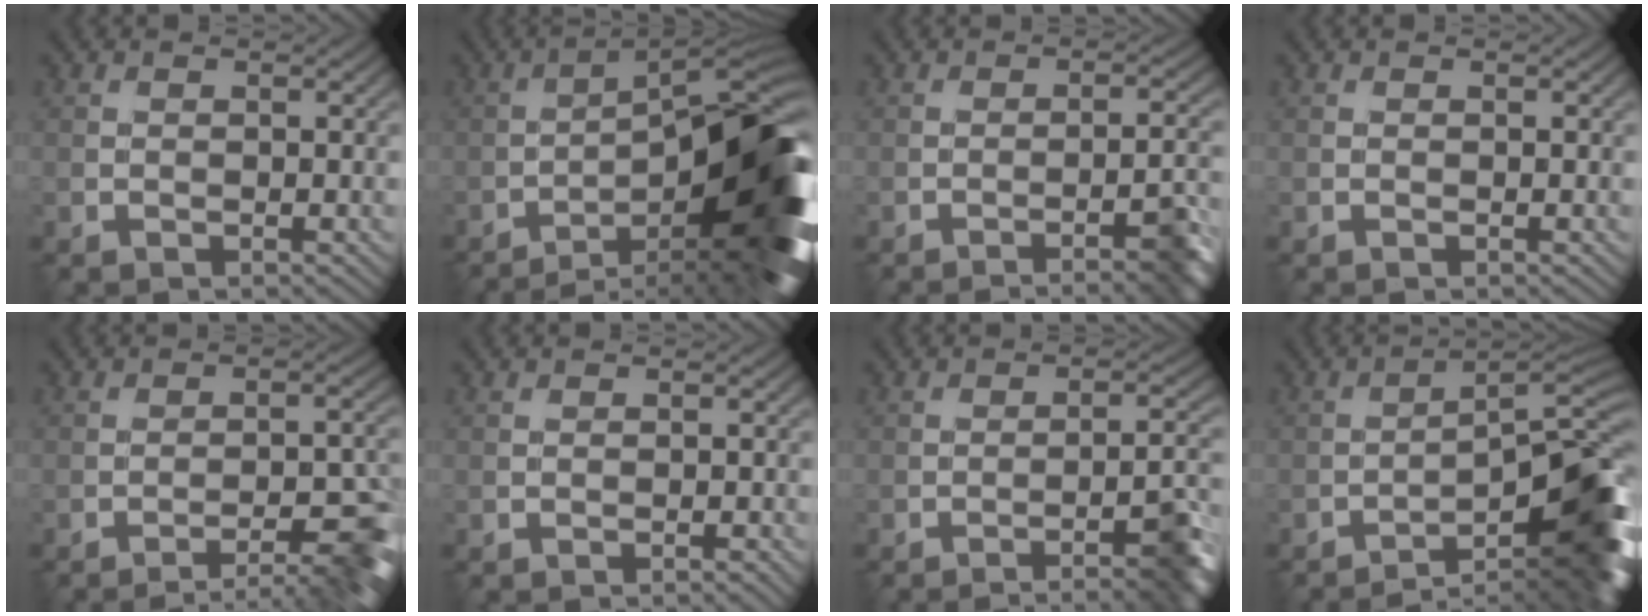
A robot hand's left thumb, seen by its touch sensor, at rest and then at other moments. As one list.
[{"total": 15.3, "force": [-7.5, 4.1, 12.7], "torque": [-0.151, 0.006, -0.119]}, {"total": 5.3, "force": [-3.0, 0.9, 4.2], "torque": [-0.049, 0.007, -0.045]}, {"total": 0.0}, {"total": 7.2, "force": [-4.8, 1.6, 5.1], "torque": [-0.068, 0.005, -0.056]}, {"total": 0.8, "force": [-0.5, 0.1, 0.6], "torque": [-0.009, 0.000, -0.009]}, {"total": 6.8, "force": [-3.9, 1.2, 5.4], "torque": [-0.065, 0.004, -0.057]}, {"total": 13.3, "force": [-7.6, 3.0, 10.5], "torque": [-0.144, 0.006, -0.110]}]